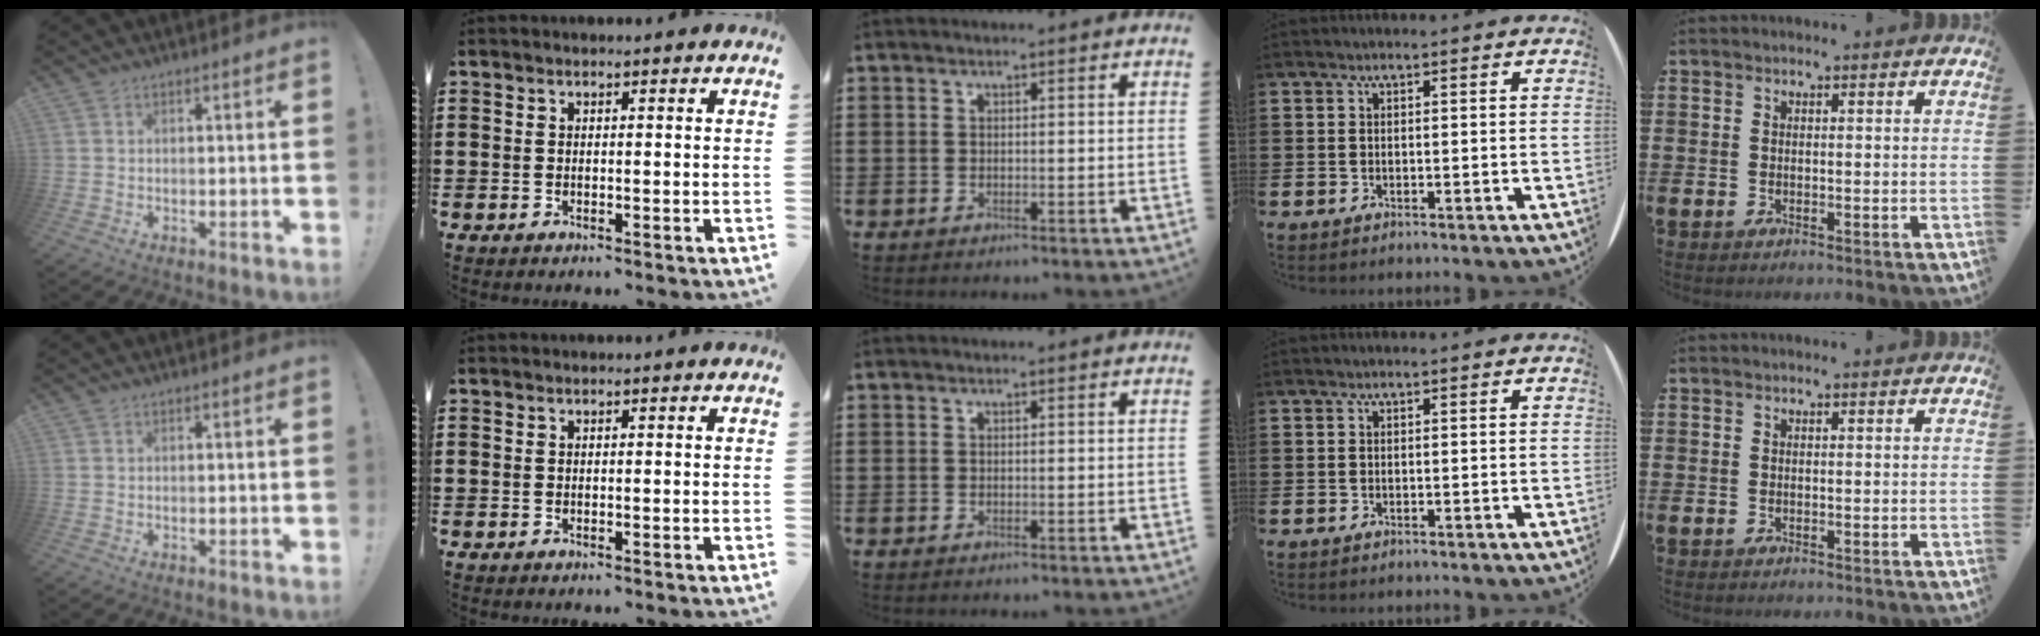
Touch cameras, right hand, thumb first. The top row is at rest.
{}